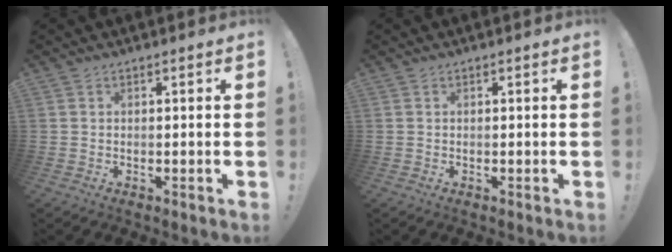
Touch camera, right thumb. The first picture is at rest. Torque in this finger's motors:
{"motor_torque": [-0.03, -0.01, 0.25, -0.25, 0.01]}